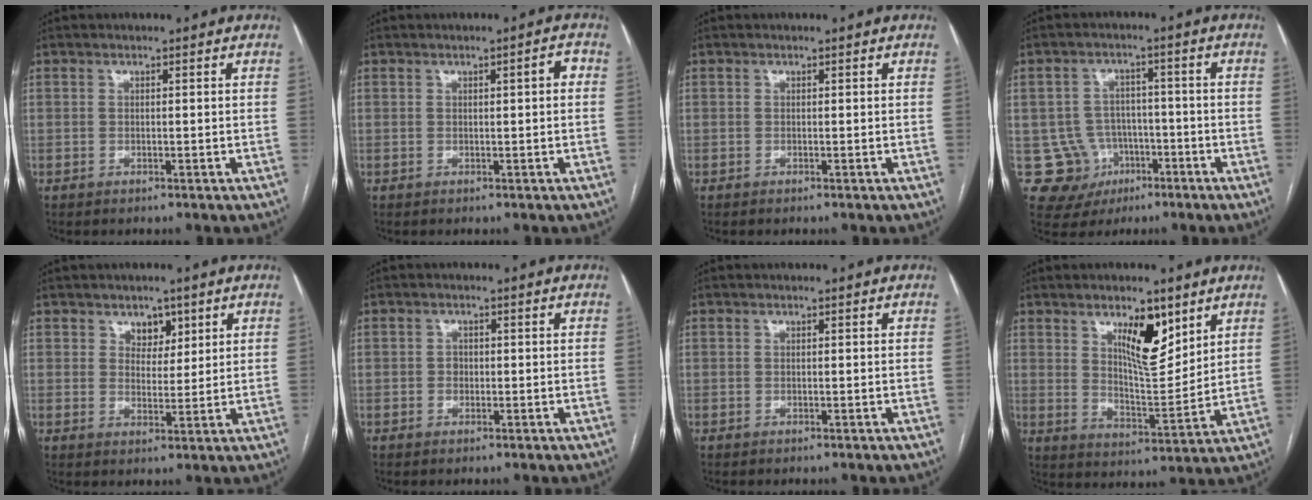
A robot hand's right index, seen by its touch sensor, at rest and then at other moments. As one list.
[{"total": 1.9, "force": [0.3, 0.4, 1.8], "torque": [-0.023, 0.005, 0.004]}, {"total": 0.0}, {"total": 8.4, "force": [-2.6, 8.0, 0.7], "torque": [-0.014, 0.013, -0.027]}, {"total": 3.6, "force": [2.1, 2.6, 1.5], "torque": [-0.014, 0.001, 0.036]}, {"total": 1.5, "force": [-0.3, 1.0, 1.0], "torque": [-0.017, 0.003, -0.005]}, {"total": 0.0}, {"total": 9.5, "force": [5.2, 3.1, 7.3], "torque": [-0.124, -0.006, 0.094]}]